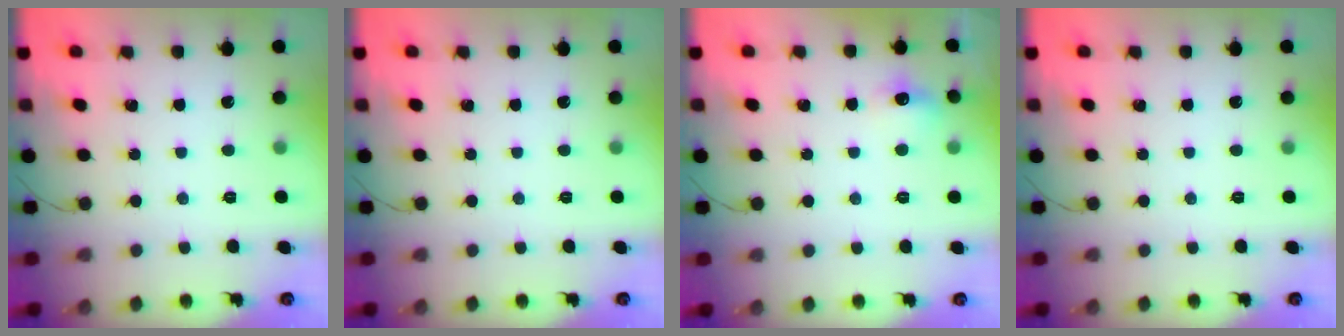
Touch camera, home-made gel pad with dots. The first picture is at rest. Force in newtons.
{"total": 0.0}
{"total": 6.8, "press": 6.6, "slide": 1.3}
{"total": 0.0}